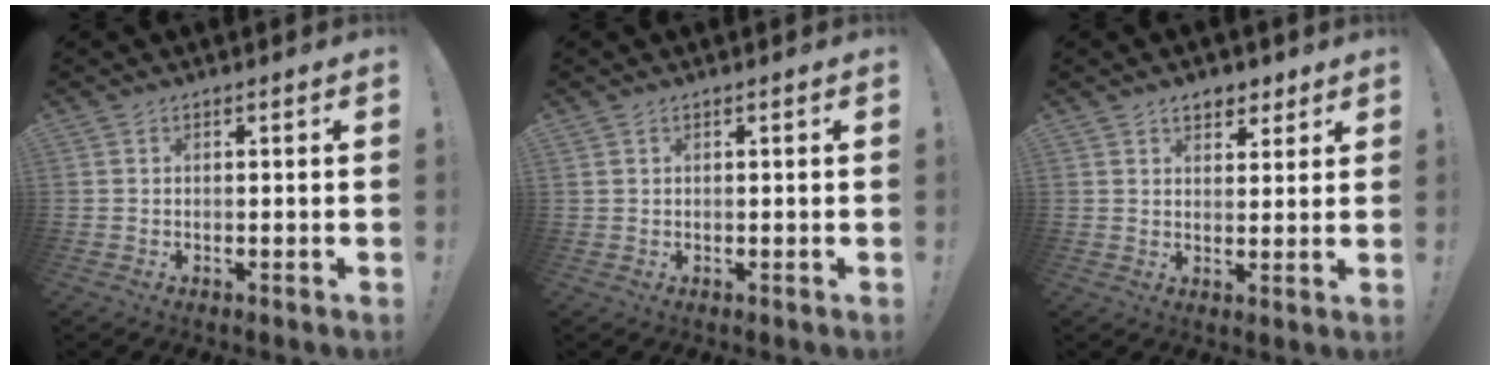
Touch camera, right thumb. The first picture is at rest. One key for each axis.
{"total": 0.5, "fx": 0.4, "fy": 0.4, "fz": 0.2, "tx": -0.009, "ty": 0.004, "tz": 0.008}
{"total": 5.3, "fx": 3.6, "fy": 3.3, "fz": 2.0, "tx": -0.014, "ty": -0.017, "tz": 0.063}